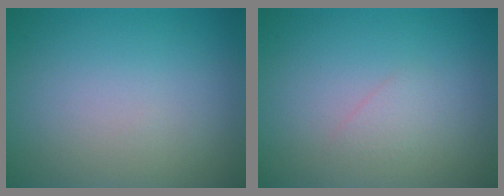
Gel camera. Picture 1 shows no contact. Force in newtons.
{"total": 1.0, "press": 1.0, "slide": 0.1}